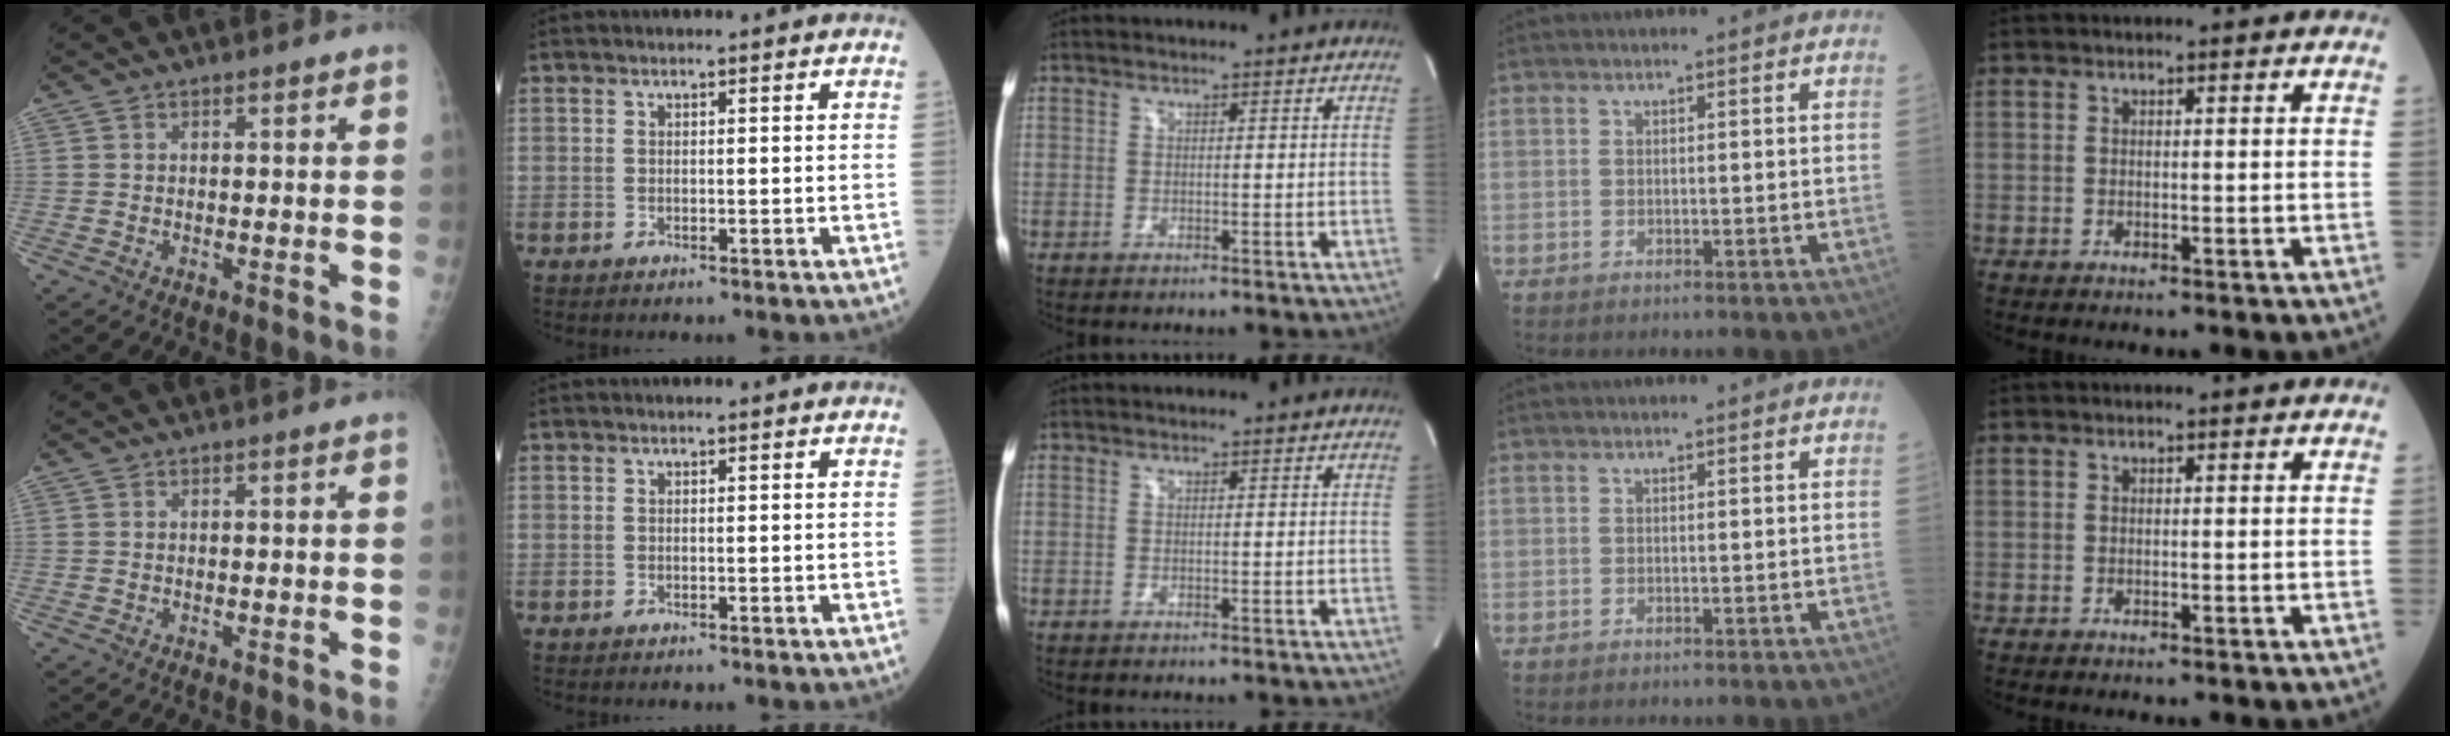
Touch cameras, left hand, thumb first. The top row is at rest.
{}